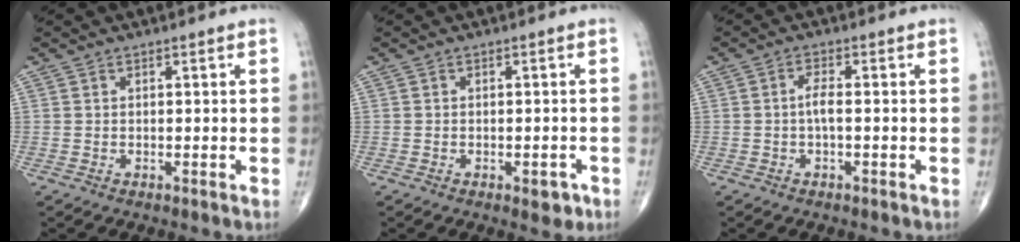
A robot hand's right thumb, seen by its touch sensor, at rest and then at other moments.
{"total": 2.9, "force": [-1.4, 1.4, 2.0], "torque": [-0.013, 0.003, -0.016]}
{"total": 2.5, "force": [-0.4, 0.6, 2.4], "torque": [-0.051, 0.005, -0.009]}